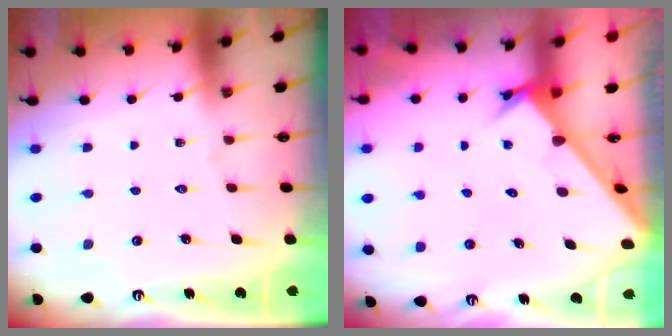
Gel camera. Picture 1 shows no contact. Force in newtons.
{"total": 2.6, "press": 2.5, "slide": 0.3}